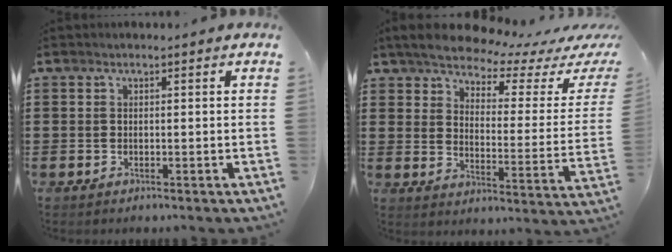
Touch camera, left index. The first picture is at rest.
{"total": 5.3, "force": [5.0, 0.7, 1.5], "torque": [-0.060, -0.037, 0.085]}